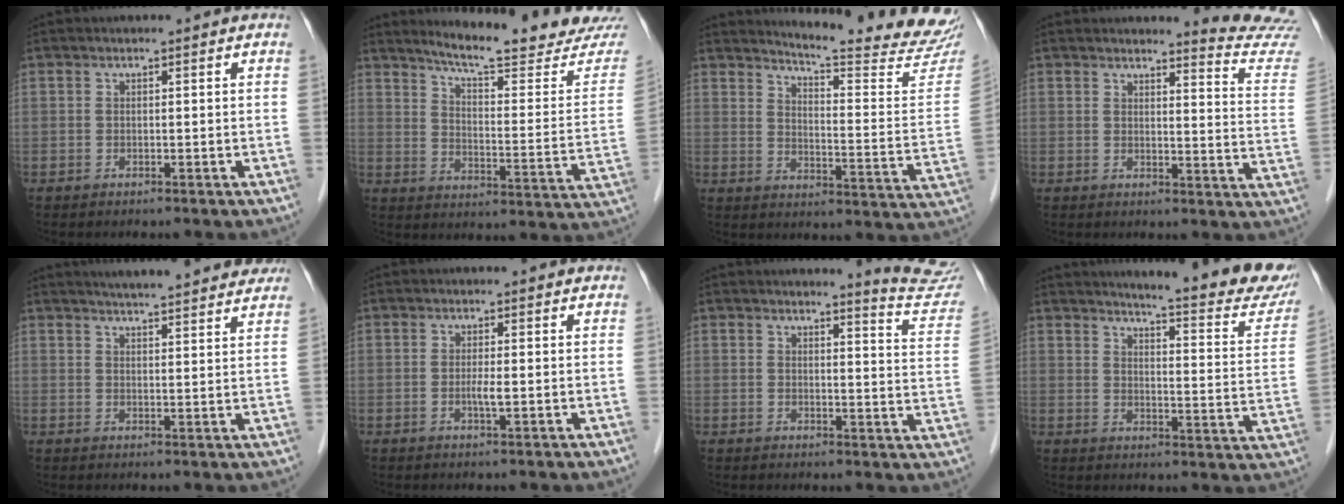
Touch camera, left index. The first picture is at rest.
{"total": 19.6, "force": [18.2, 0.5, 7.3], "torque": [-0.105, -0.092, 0.228]}
{"total": 20.6, "force": [19.8, -0.5, 5.7], "torque": [-0.085, -0.136, 0.230]}
{"total": 10.2, "force": [10.0, -1.6, 0.0], "torque": [-0.002, -0.127, 0.090]}
{"total": 15.1, "force": [13.8, 1.6, 6.1], "torque": [-0.080, 0.012, 0.167]}
{"total": 1.6, "force": [-0.6, -0.1, 1.5], "torque": [-0.033, -0.007, -0.011]}
{"total": 8.8, "force": [8.8, -0.9, 0.7], "torque": [-0.007, -0.088, 0.078]}
{"total": 19.9, "force": [17.7, 1.4, 8.9], "torque": [-0.109, -0.084, 0.199]}